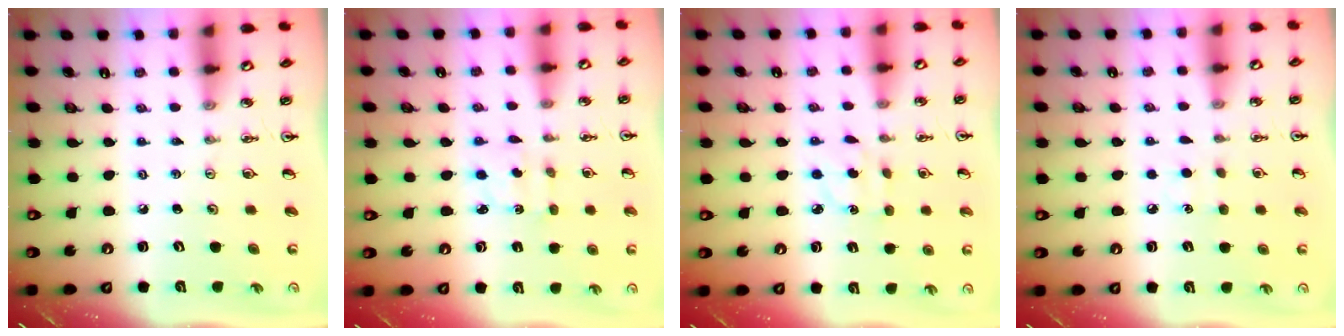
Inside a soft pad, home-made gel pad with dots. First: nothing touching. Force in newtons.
{"total": 2.4, "press": 2.3, "slide": 0.6}
{"total": 4.1, "press": 4.1, "slide": 0.6}
{"total": 5.0, "press": 4.9, "slide": 0.5}